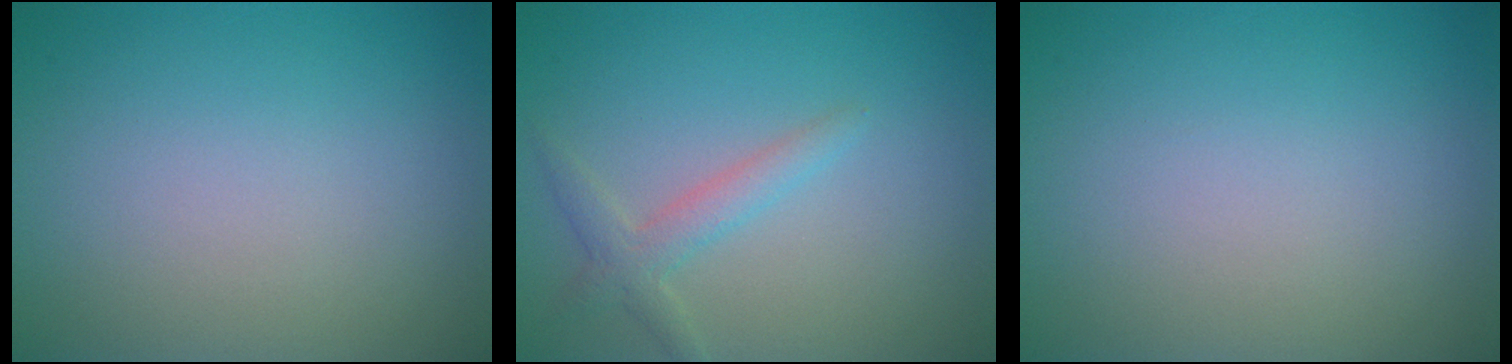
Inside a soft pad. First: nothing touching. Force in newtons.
{"total": 2.2, "press": 2.2, "slide": 0.1}
{"total": 0.0}